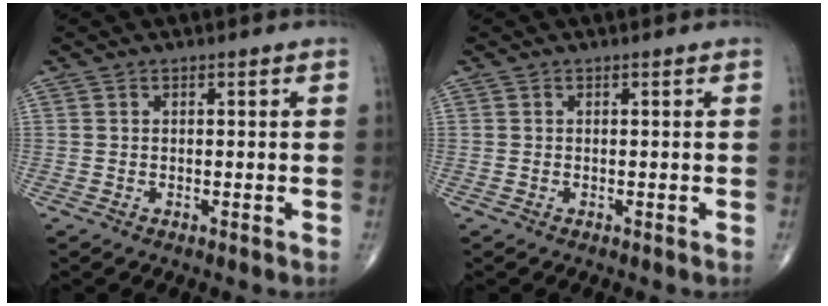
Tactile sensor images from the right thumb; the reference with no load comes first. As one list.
[{"total": 0.0}]